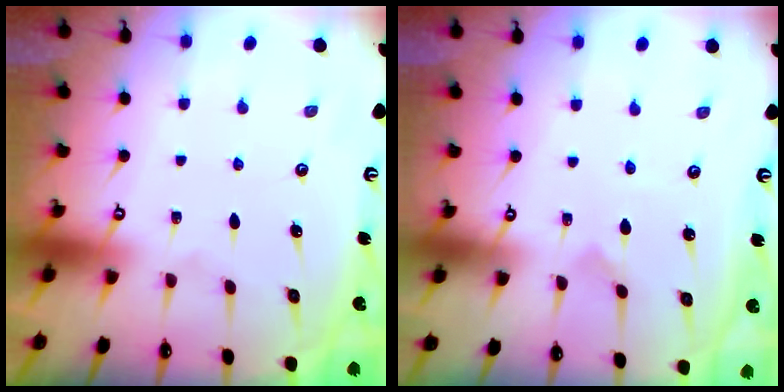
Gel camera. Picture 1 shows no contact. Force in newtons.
{"total": 0.0}